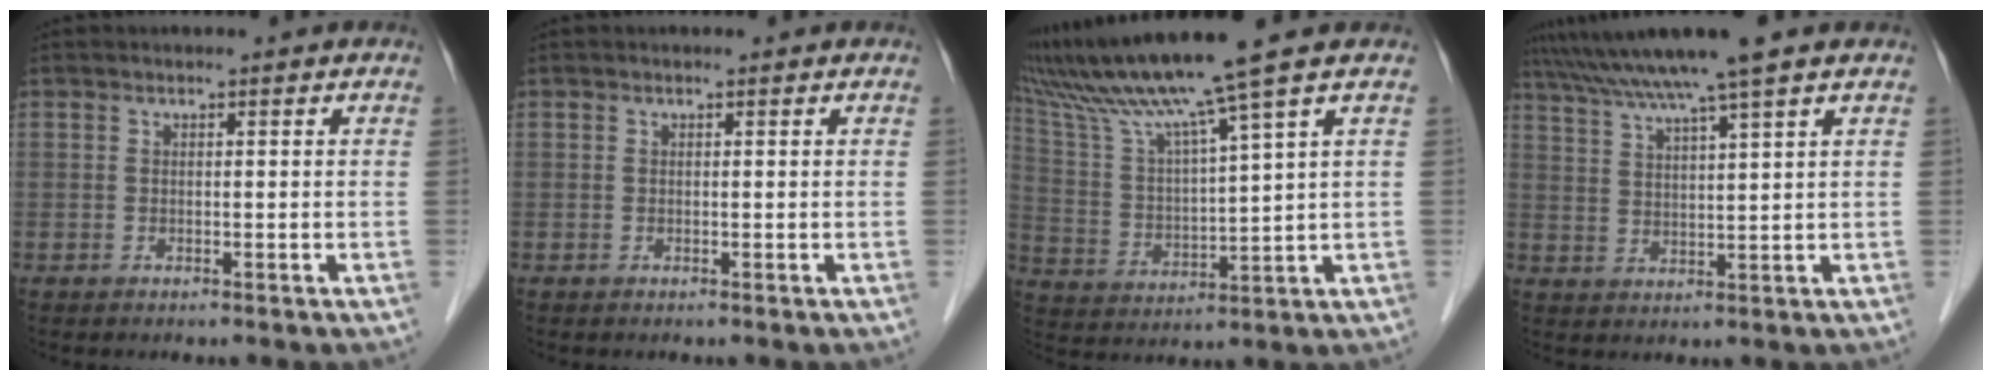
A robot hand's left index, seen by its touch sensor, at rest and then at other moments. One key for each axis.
{"total": 0.0}
{"total": 14.1, "fx": 10.8, "fy": -2.5, "fz": 8.7, "tx": -0.160, "ty": 0.011, "tz": 0.198}
{"total": 9.9, "fx": 8.1, "fy": -1.6, "fz": 5.5, "tx": -0.100, "ty": 0.023, "tz": 0.131}